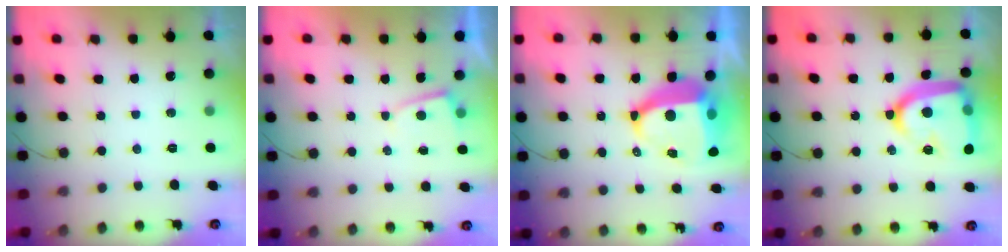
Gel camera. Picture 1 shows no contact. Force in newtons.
{"total": 2.3, "press": 2.3, "slide": 0.2}
{"total": 13.4, "press": 13.2, "slide": 1.8}
{"total": 19.8, "press": 19.7, "slide": 1.4}